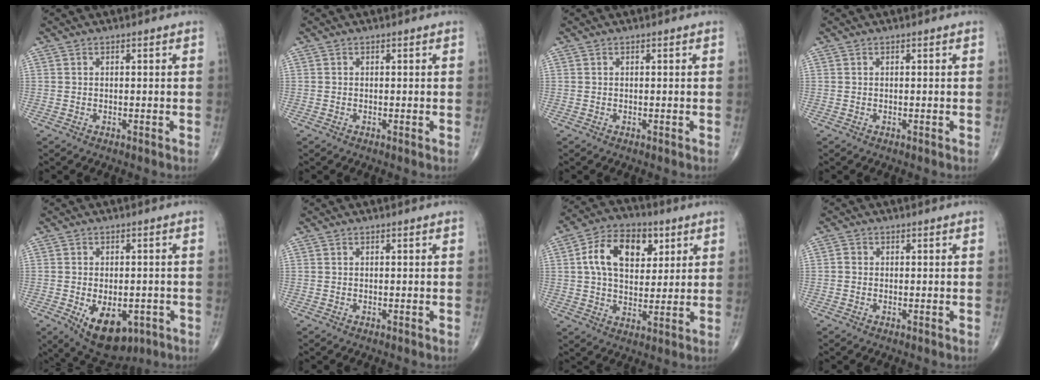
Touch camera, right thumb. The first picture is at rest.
{"total": 0.0}
{"total": 0.0}
{"total": 0.0}
{"total": 11.6, "force": [-4.4, 6.7, 8.4], "torque": [-0.107, 0.002, -0.047]}
{"total": 0.0}
{"total": 13.9, "force": [4.3, 8.9, 9.8], "torque": [-0.140, 0.001, 0.068]}
{"total": 1.1, "force": [-0.1, 1.0, 0.4], "torque": [-0.003, 0.002, -0.003]}